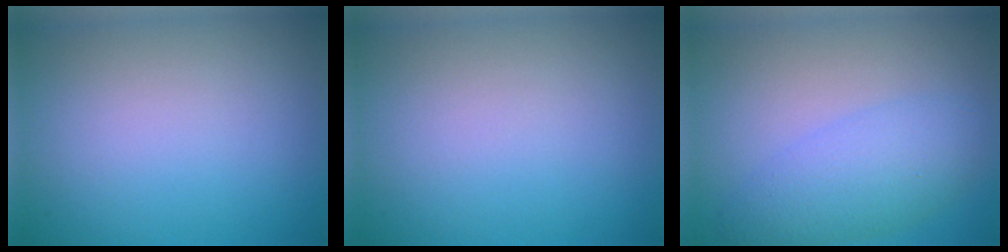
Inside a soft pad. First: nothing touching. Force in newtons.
{"total": 0.0}
{"total": 4.3, "press": 4.3, "slide": 0.1}